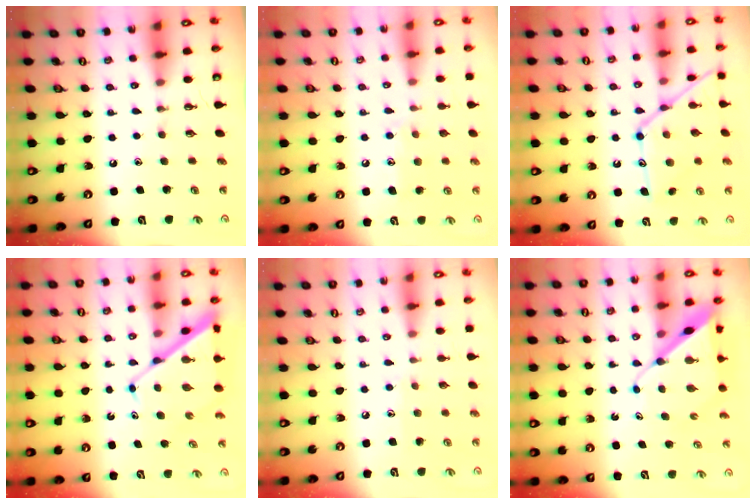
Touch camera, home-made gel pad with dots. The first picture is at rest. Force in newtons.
{"total": 8.7, "press": 8.7, "slide": 0.6}
{"total": 15.7, "press": 15.7, "slide": 1.2}
{"total": 10.0, "press": 10.0, "slide": 0.7}
{"total": 6.0, "press": 5.9, "slide": 0.7}
{"total": 9.8, "press": 9.8, "slide": 0.6}